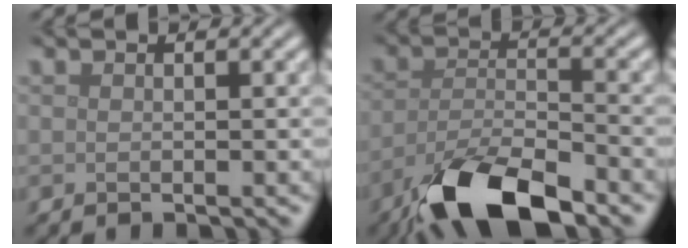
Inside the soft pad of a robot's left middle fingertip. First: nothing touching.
{"total": 10.1, "force": [-7.2, 3.1, 6.3], "torque": [-0.115, -0.008, -0.136]}